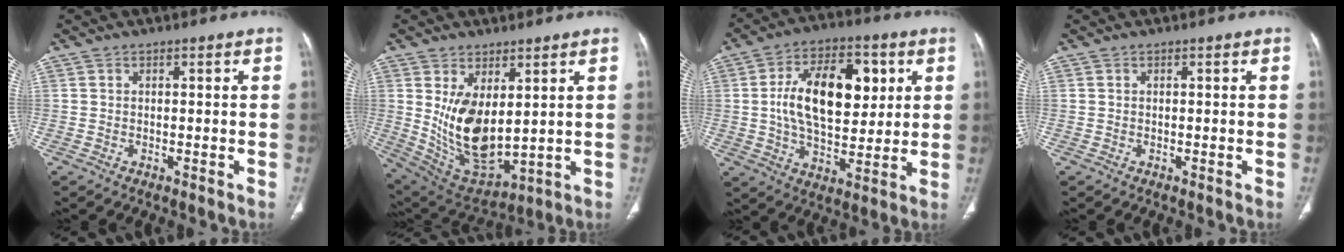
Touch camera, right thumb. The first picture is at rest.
{"total": 13.7, "force": [2.7, 7.2, 11.4], "torque": [-0.195, -0.030, 0.080]}
{"total": 18.3, "force": [3.7, 10.3, 14.6], "torque": [-0.209, -0.002, 0.060]}
{"total": 0.0}